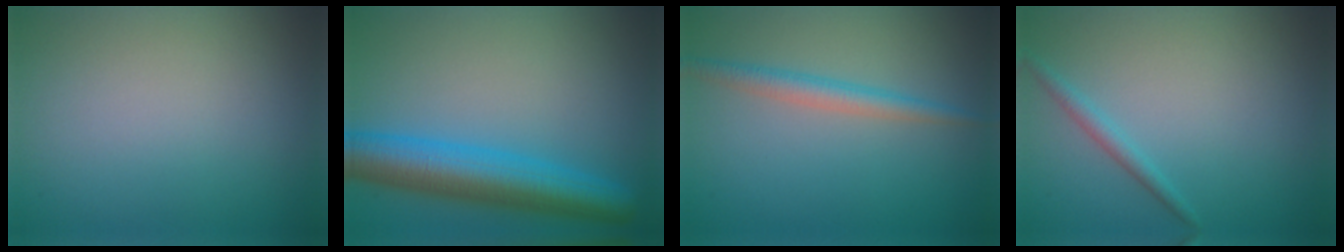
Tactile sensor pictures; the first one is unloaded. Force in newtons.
{"total": 7.7, "press": 7.7, "slide": 0.3}
{"total": 2.3, "press": 2.3, "slide": 0.1}
{"total": 1.4, "press": 1.4, "slide": 0.1}